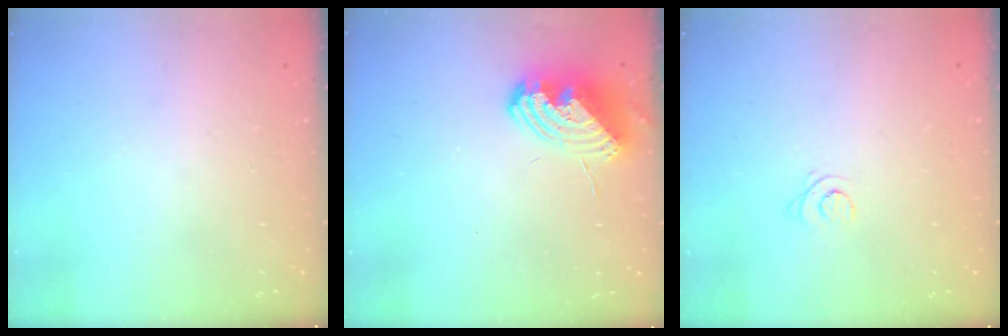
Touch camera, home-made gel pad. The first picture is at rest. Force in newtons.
{"total": 11.6, "press": 11.4, "slide": 1.8}
{"total": 2.5, "press": 2.5, "slide": 0.3}